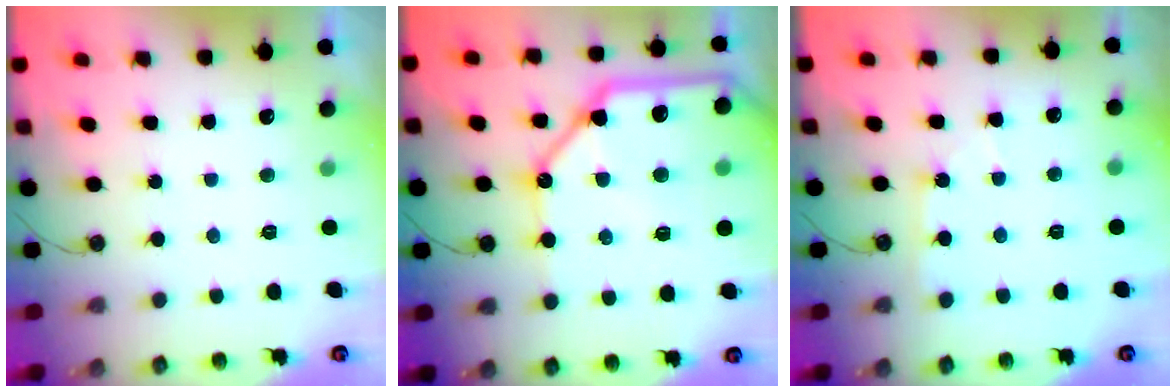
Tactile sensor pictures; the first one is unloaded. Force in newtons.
{"total": 23.8, "press": 23.6, "slide": 3.1}
{"total": 5.4, "press": 5.3, "slide": 0.8}